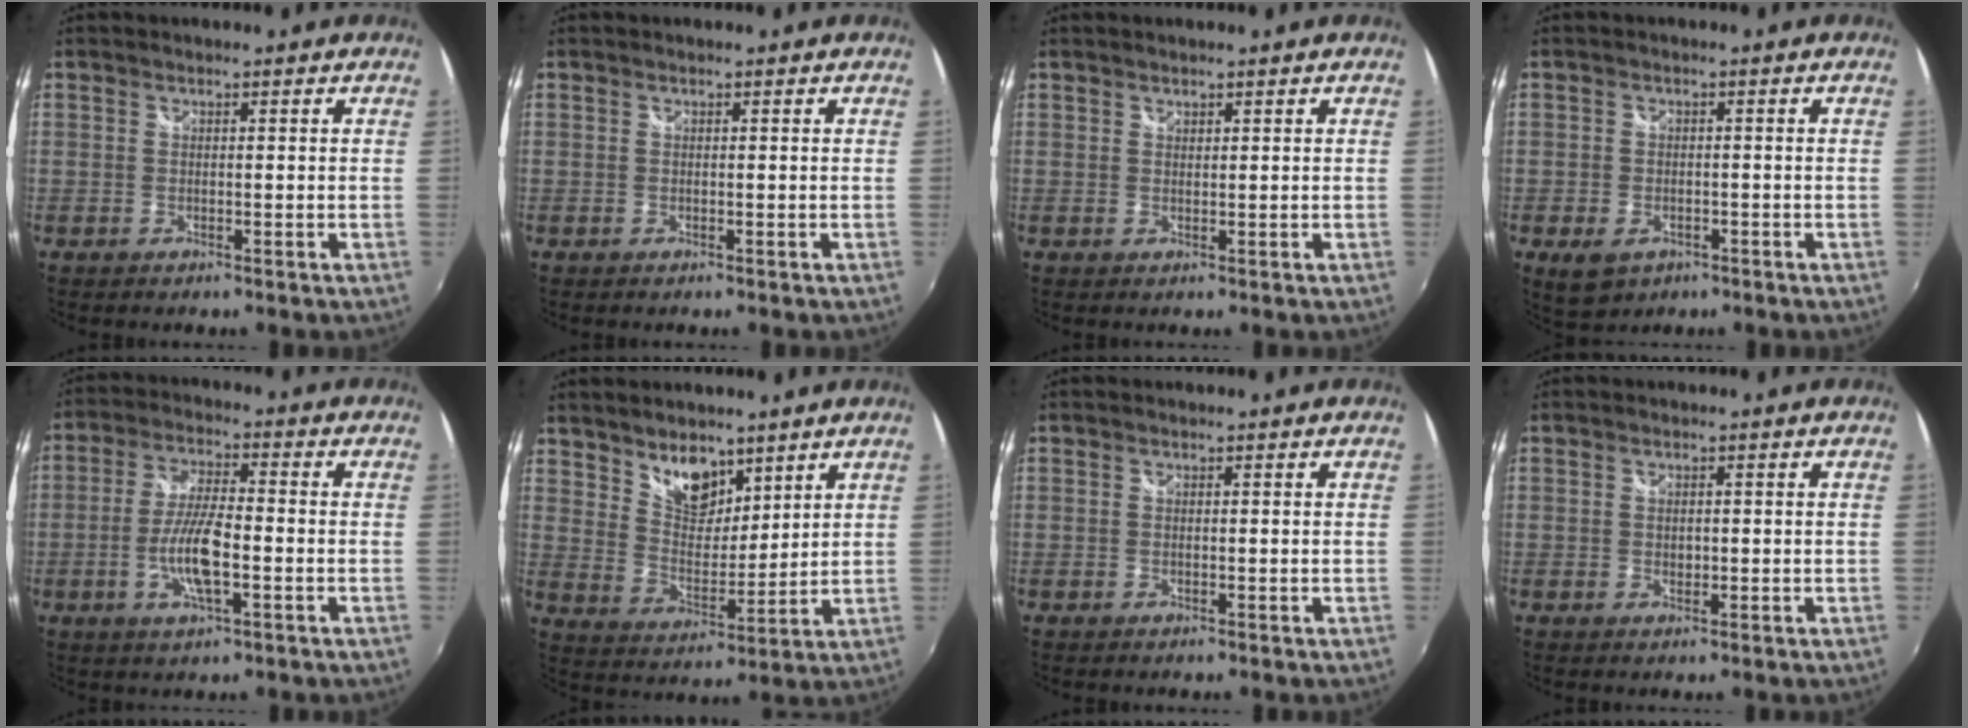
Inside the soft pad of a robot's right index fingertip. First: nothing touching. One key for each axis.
{"total": 0.0}
{"total": 0.6, "fx": 0.6, "fy": 0.2, "fz": 0.0, "tx": 0.001, "ty": 0.000, "tz": 0.011}
{"total": 5.4, "fx": -2.6, "fy": 3.8, "fz": 2.9, "tx": -0.067, "ty": -0.012, "tz": -0.039}
{"total": 8.9, "fx": -2.7, "fy": 2.1, "fz": 8.2, "tx": -0.164, "ty": -0.003, "tz": -0.053}
{"total": 9.4, "fx": 6.8, "fy": 5.0, "fz": 4.2, "tx": -0.061, "ty": 0.002, "tz": 0.129}
{"total": 0.0}
{"total": 1.0, "fx": 0.0, "fy": 0.9, "fz": 0.6, "tx": -0.008, "ty": 0.000, "tz": -0.001}